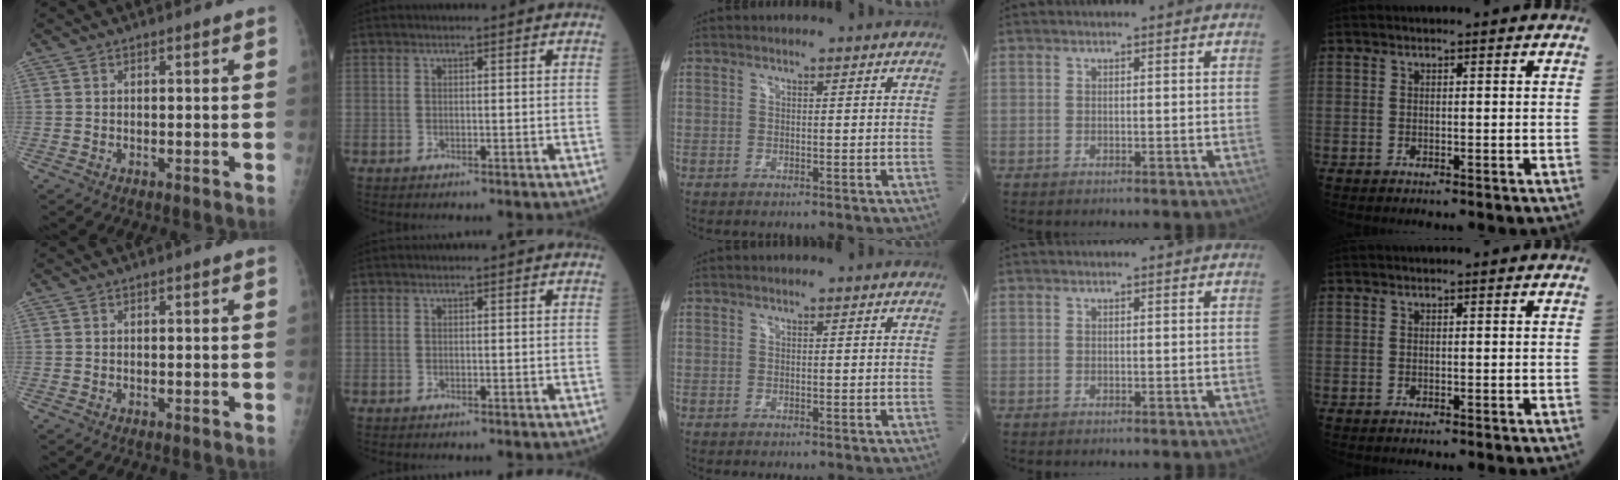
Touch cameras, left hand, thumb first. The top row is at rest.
{}